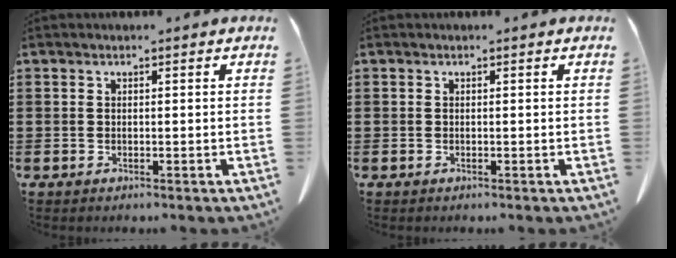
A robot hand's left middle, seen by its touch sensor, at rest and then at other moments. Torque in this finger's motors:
{"motor_torque": [-0.96, -0.68, -0.03, -0.01]}